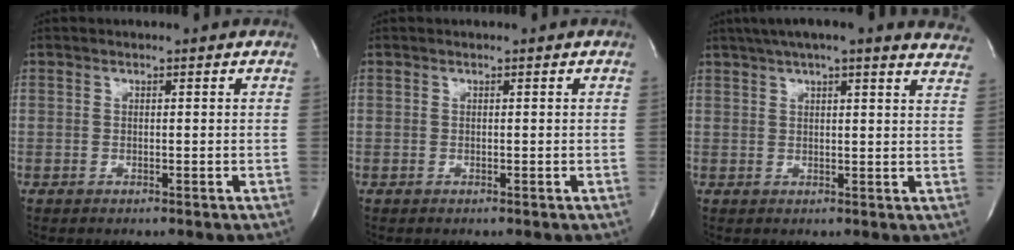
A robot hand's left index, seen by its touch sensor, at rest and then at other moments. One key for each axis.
{"total": 0.0}
{"total": 20.1, "fx": 17.3, "fy": 2.6, "fz": 9.9, "tx": -0.149, "ty": 0.018, "tz": 0.205}